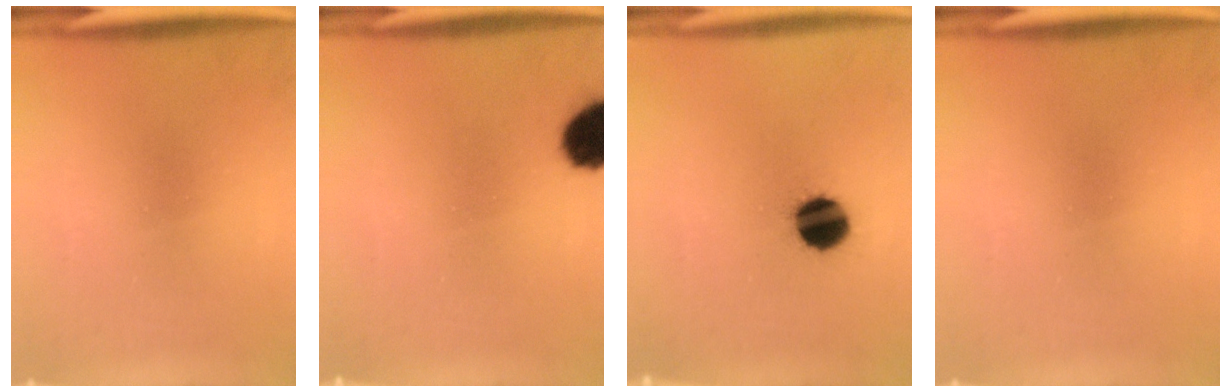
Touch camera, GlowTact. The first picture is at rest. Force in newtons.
{"total": 9.8}
{"total": 10.3}
{"total": 0.0}